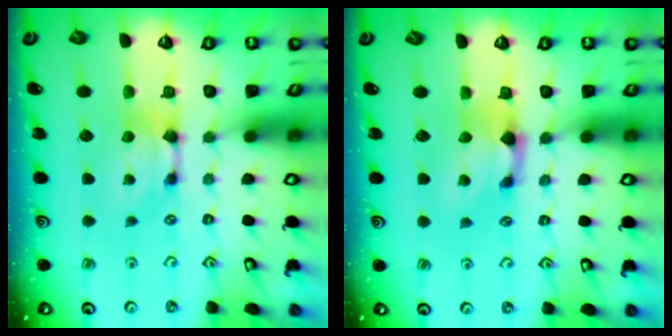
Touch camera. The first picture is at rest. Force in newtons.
{"total": 1.4, "press": 0.4, "slide": 1.3}